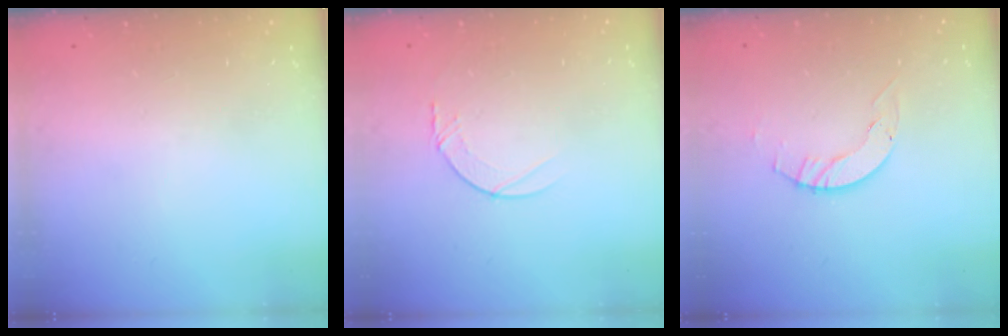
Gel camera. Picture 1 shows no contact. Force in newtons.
{"total": 4.2, "press": 4.2, "slide": 0.5}
{"total": 3.9, "press": 3.9, "slide": 0.4}